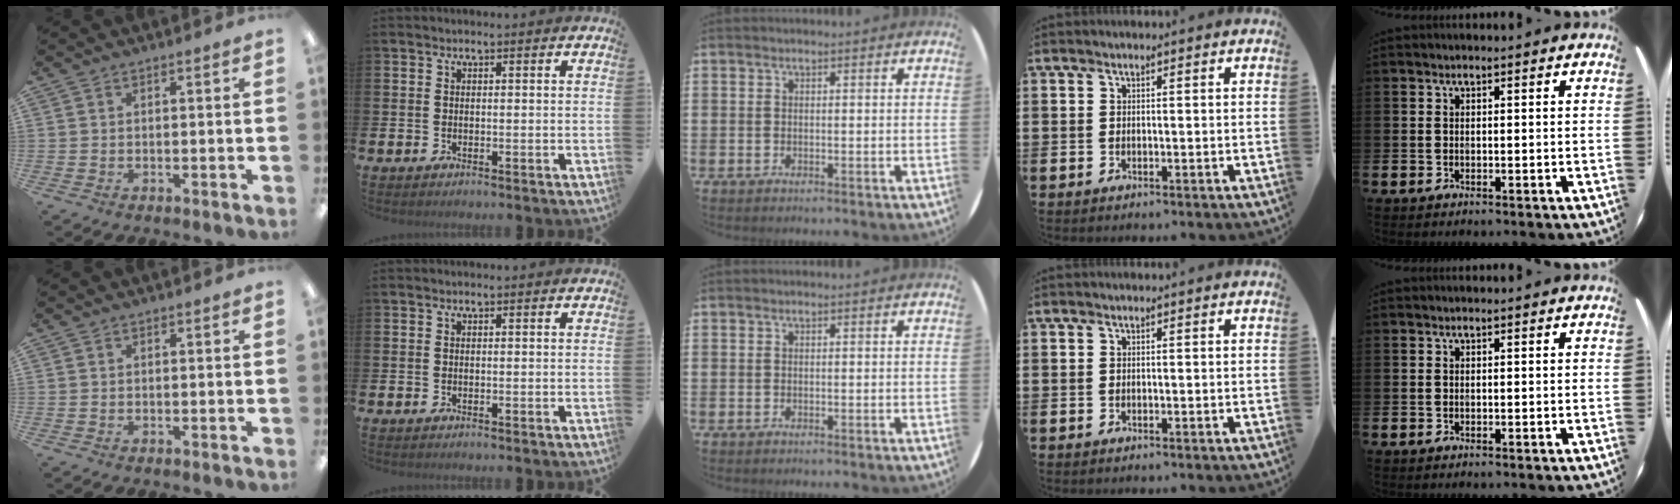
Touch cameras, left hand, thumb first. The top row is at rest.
{}